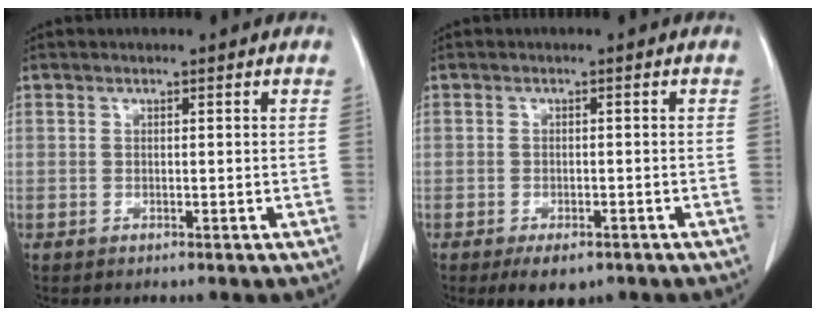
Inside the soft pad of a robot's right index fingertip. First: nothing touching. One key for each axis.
{"total": 4.2, "fx": -2.9, "fy": 2.0, "fz": 2.4, "tx": -0.035, "ty": -0.005, "tz": -0.036}